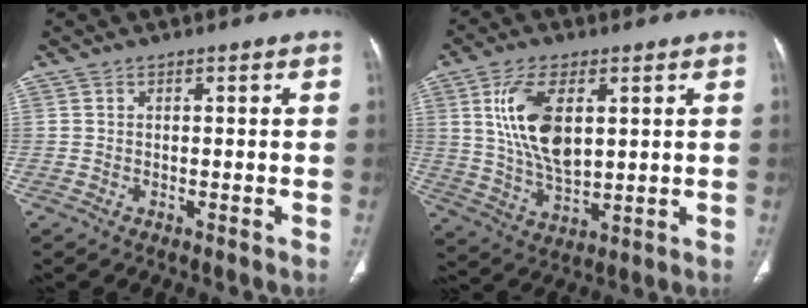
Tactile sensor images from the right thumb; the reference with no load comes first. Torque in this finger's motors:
{"motor_torque": [0.96, 2.29, 1.68, 0.63, 0.47]}